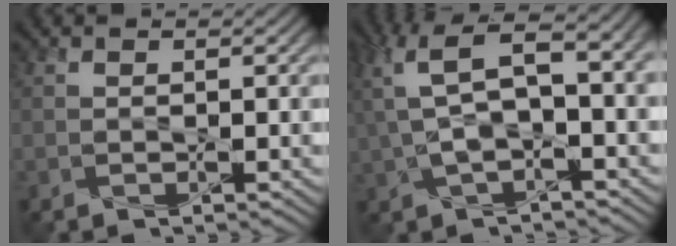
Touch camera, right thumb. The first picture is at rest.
{"total": 10.1, "force": [2.1, 4.4, 8.9], "torque": [-0.209, 0.007, 0.040]}